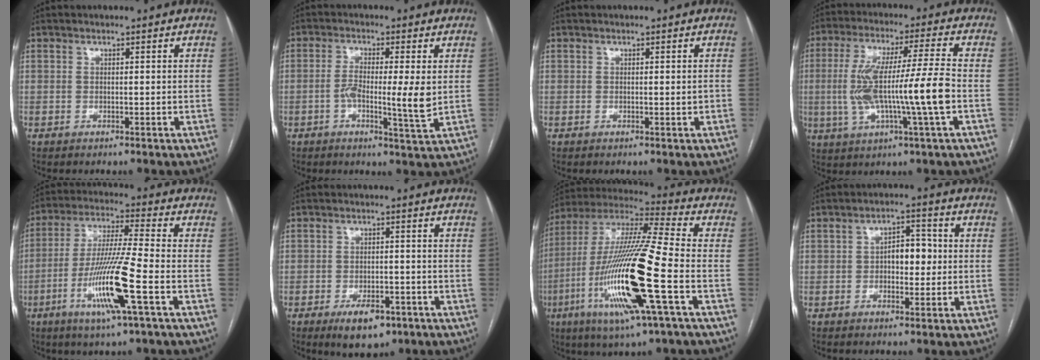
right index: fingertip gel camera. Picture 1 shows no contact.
{"total": 7.0, "force": [-0.5, 0.5, 7.0], "torque": [-0.125, -0.006, -0.010]}
{"total": 0.8, "force": [-0.1, 0.1, 0.8], "torque": [-0.013, 0.000, 0.003]}
{"total": 14.2, "force": [-1.7, 0.0, 14.1], "torque": [-0.278, 0.012, -0.031]}
{"total": 13.6, "force": [-4.9, -0.4, 12.7], "torque": [-0.259, -0.015, -0.094]}
{"total": 6.6, "force": [-3.8, 3.2, 4.3], "torque": [-0.066, -0.002, -0.051]}
{"total": 22.8, "force": [-6.5, 1.3, 21.8], "torque": [-0.460, -0.027, -0.123]}
{"total": 5.3, "force": [-0.1, 2.8, 4.5], "torque": [-0.068, 0.016, -0.001]}